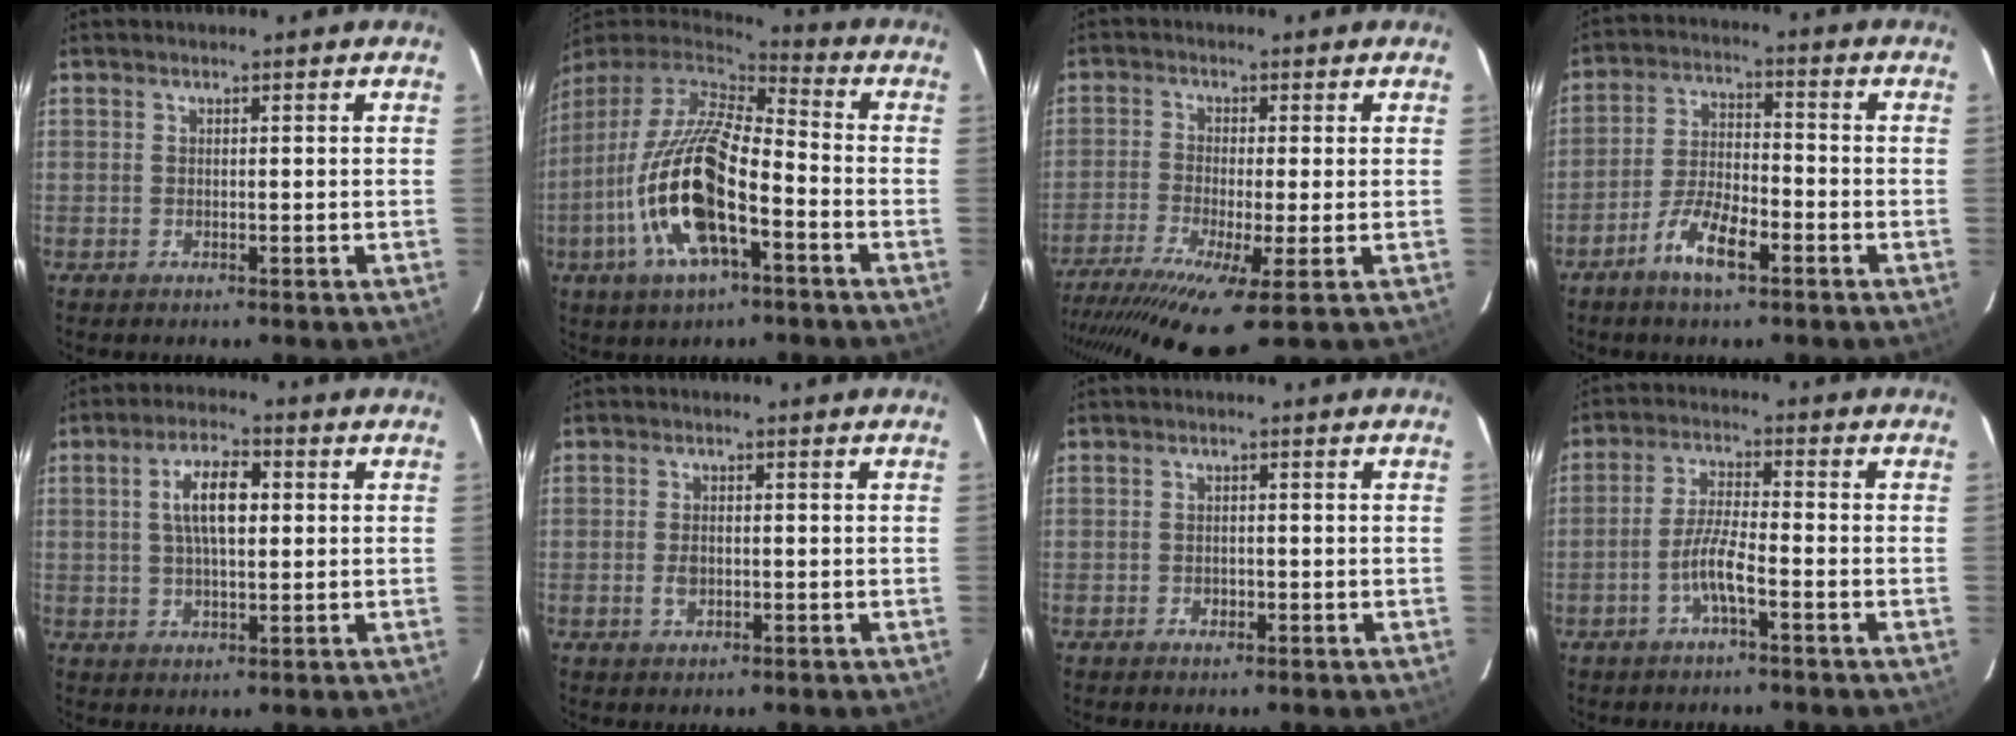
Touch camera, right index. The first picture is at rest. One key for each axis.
{"total": 20.1, "fx": -7.4, "fy": 7.2, "fz": 17.3, "tx": -0.348, "ty": -0.027, "tz": -0.146}
{"total": 14.7, "fx": -8.0, "fy": 2.2, "fz": 12.2, "tx": -0.250, "ty": -0.064, "tz": -0.141}
{"total": 8.3, "fx": -5.0, "fy": 2.4, "fz": 6.1, "tx": -0.131, "ty": 0.001, "tz": -0.094}
{"total": 7.7, "fx": 1.4, "fy": 3.1, "fz": 6.8, "tx": -0.127, "ty": 0.011, "tz": 0.026}
{"total": 2.6, "fx": -0.7, "fy": 1.6, "fz": 1.9, "tx": -0.037, "ty": 0.001, "tz": -0.012}
{"total": 1.4, "fx": -0.7, "fy": 1.0, "fz": 0.6, "tx": -0.012, "ty": -0.001, "tz": -0.010}
{"total": 5.3, "fx": -2.8, "fy": 0.5, "fz": 4.5, "tx": -0.096, "ty": 0.007, "tz": -0.053}